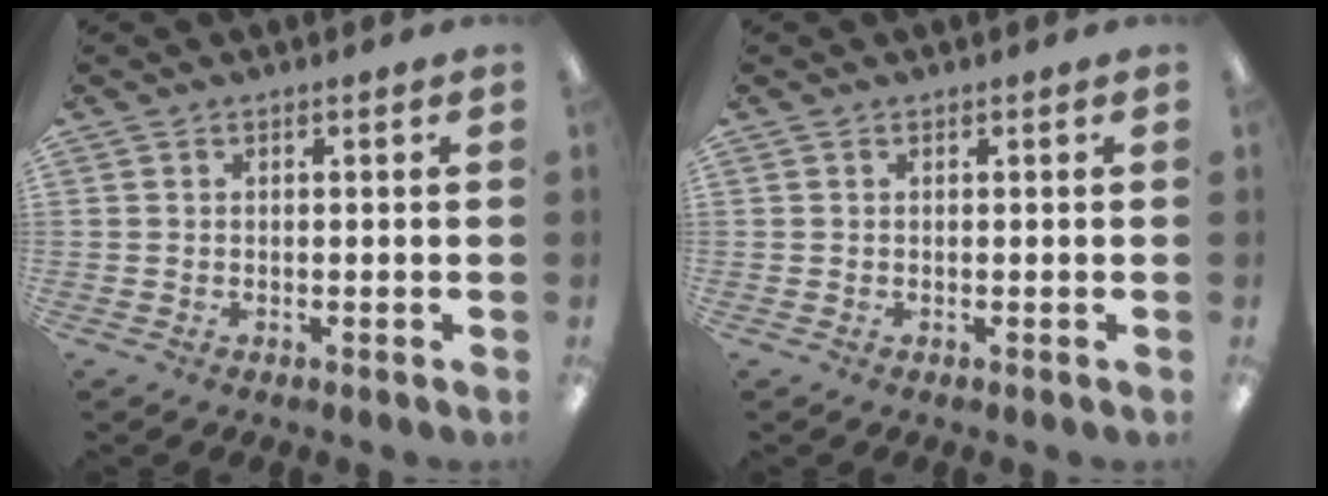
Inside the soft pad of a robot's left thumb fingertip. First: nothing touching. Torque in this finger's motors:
{"motor_torque": [0.00, 0.00, -0.11, 0.10, 0.00]}